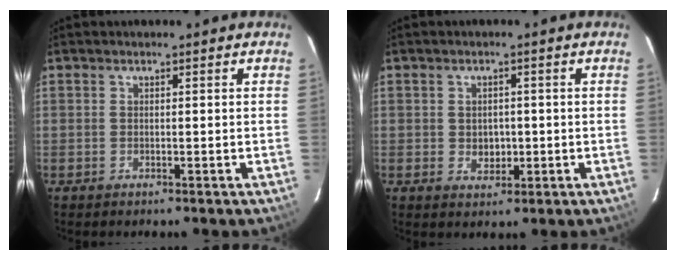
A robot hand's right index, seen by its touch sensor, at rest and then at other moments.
{"total": 3.4, "force": [-0.4, 2.8, 1.8], "torque": [-0.028, 0.000, -0.002]}